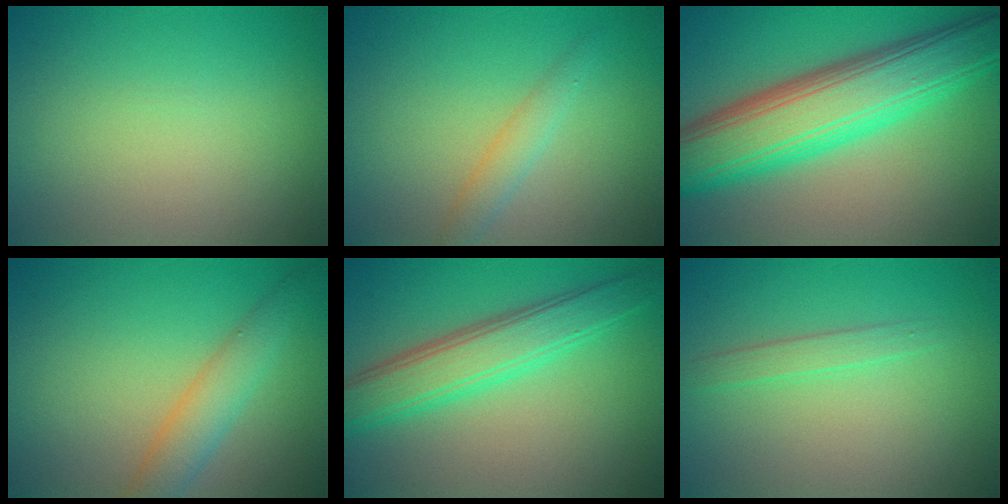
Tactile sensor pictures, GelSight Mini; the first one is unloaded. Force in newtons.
{"total": 1.9, "press": 1.9, "slide": 0.1}
{"total": 10.2, "press": 10.2, "slide": 0.4}
{"total": 3.4, "press": 3.4, "slide": 0.2}
{"total": 5.2, "press": 5.2, "slide": 0.3}
{"total": 1.3, "press": 1.3, "slide": 0.1}